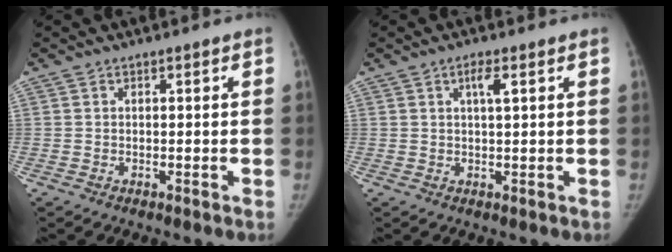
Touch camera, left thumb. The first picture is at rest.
{"total": 2.7, "force": [1.0, 0.6, 2.4], "torque": [-0.045, 0.002, 0.019]}